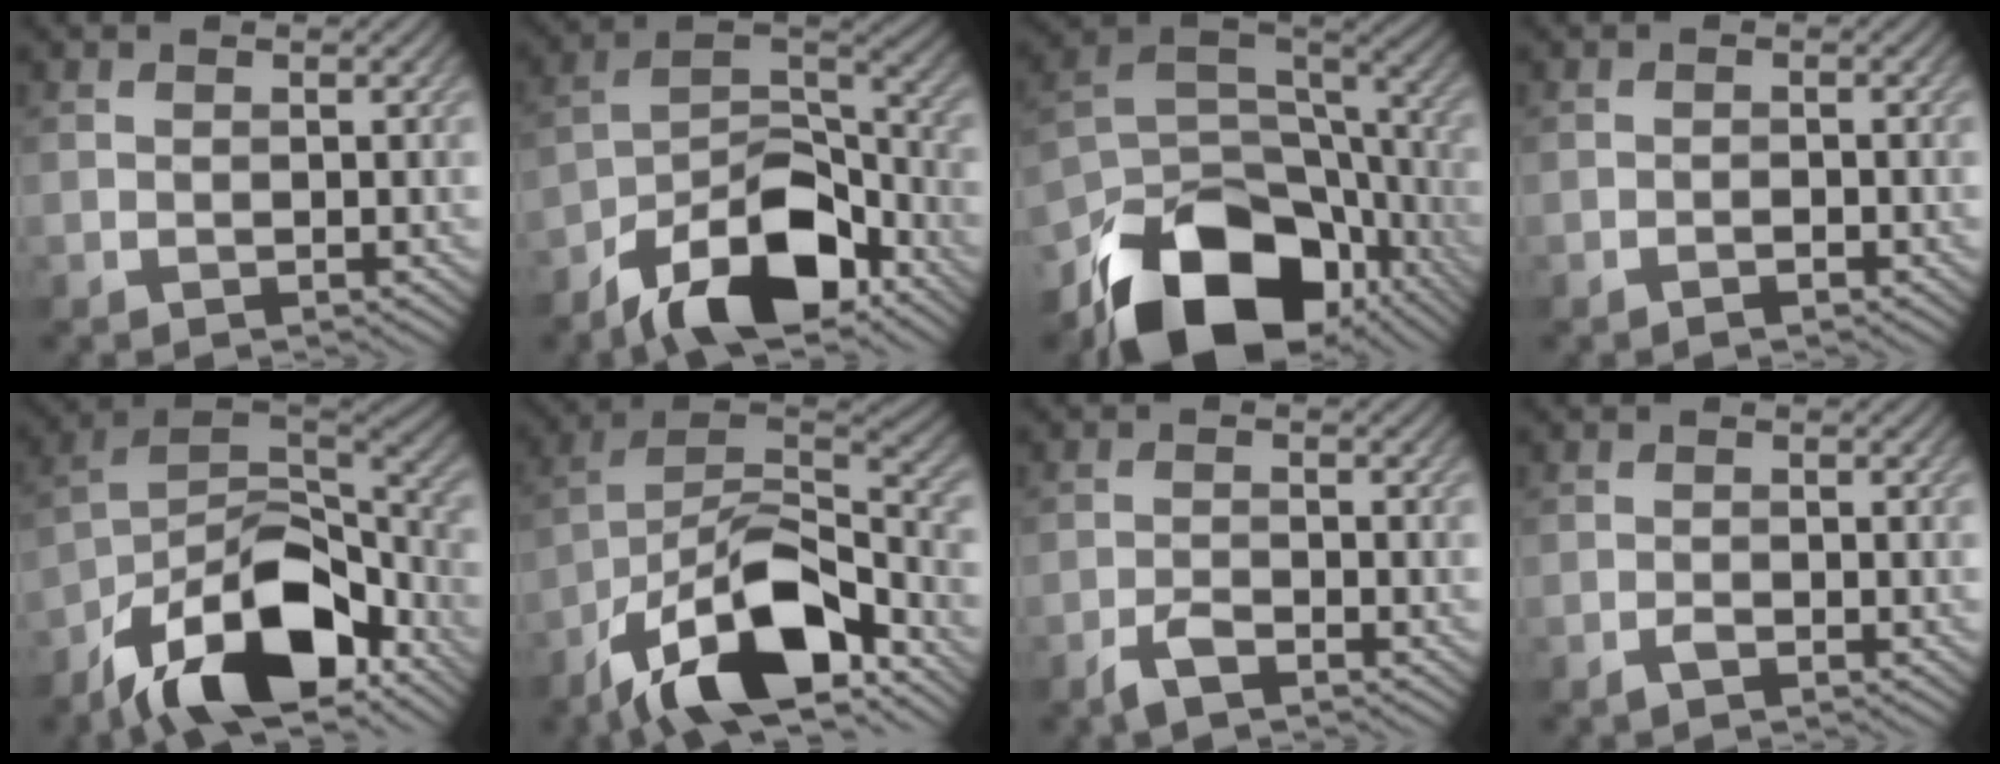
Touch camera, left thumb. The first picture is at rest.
{"total": 13.3, "force": [-9.3, 5.4, 7.8], "torque": [-0.130, 0.000, -0.187]}
{"total": 17.6, "force": [-10.9, 9.9, 9.7], "torque": [-0.203, -0.040, -0.171]}
{"total": 1.0, "force": [-0.8, 0.2, 0.6], "torque": [-0.010, 0.001, -0.014]}
{"total": 15.6, "force": [-10.6, 6.3, 9.5], "torque": [-0.176, -0.010, -0.200]}
{"total": 16.1, "force": [-10.4, 5.8, 10.7], "torque": [-0.199, -0.004, -0.208]}
{"total": 2.5, "force": [-1.8, 0.7, 1.6], "torque": [-0.037, 0.001, -0.042]}
{"total": 0.8, "force": [-0.6, 0.2, 0.5], "torque": [-0.011, 0.002, -0.013]}